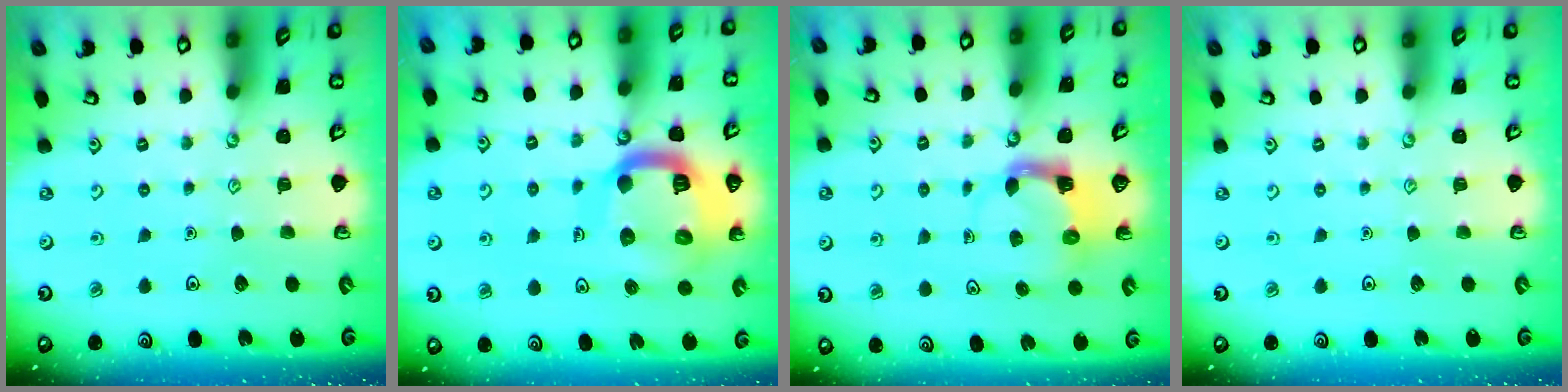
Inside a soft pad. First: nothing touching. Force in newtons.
{"total": 19.0, "press": 18.9, "slide": 2.2}
{"total": 3.9, "press": 3.8, "slide": 0.7}
{"total": 0.0}